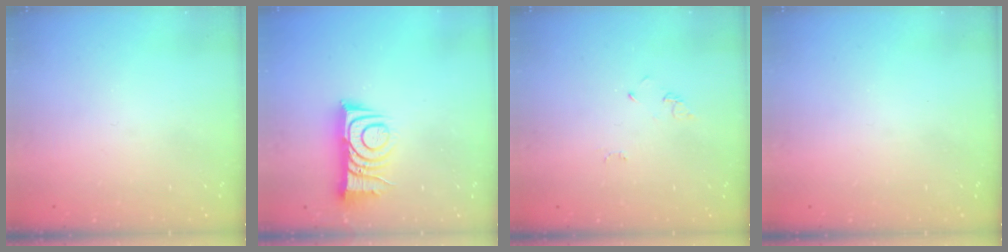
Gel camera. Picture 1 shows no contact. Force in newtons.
{"total": 9.6, "press": 9.6, "slide": 0.7}
{"total": 2.6, "press": 2.6, "slide": 0.4}
{"total": 0.0}